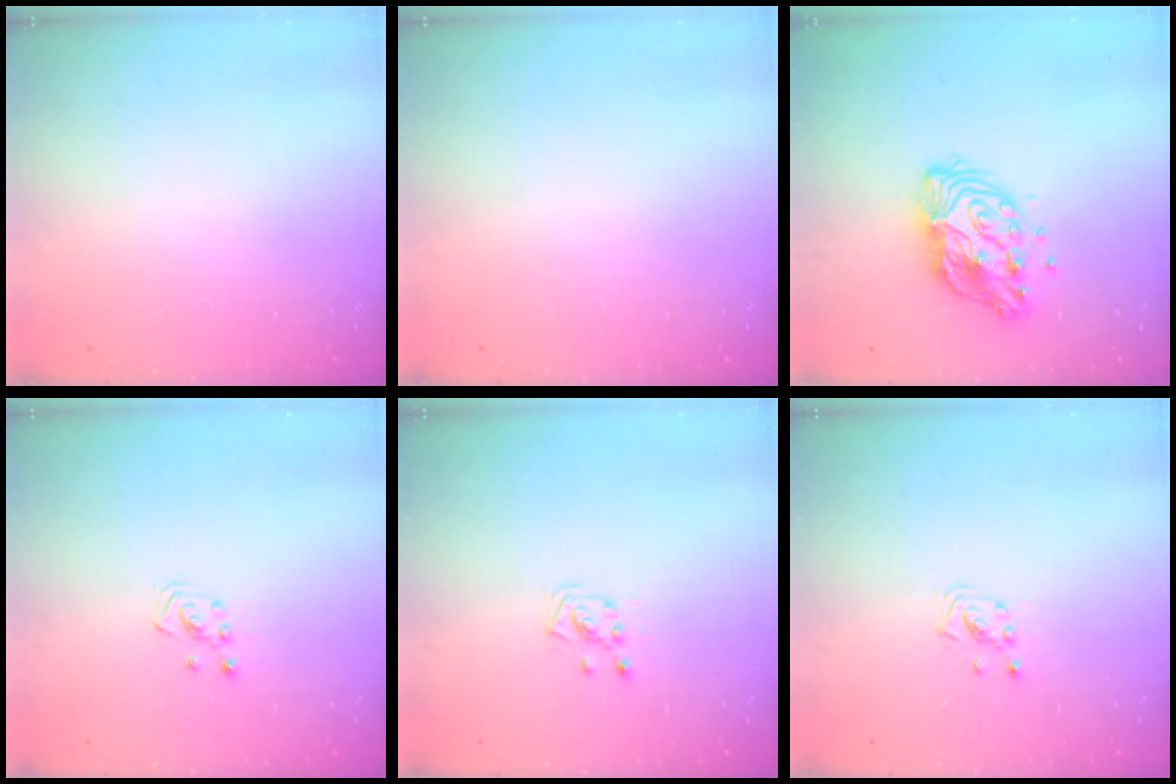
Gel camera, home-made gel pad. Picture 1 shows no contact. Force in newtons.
{"total": 0.0}
{"total": 12.1, "press": 12.0, "slide": 1.2}
{"total": 2.5, "press": 2.5, "slide": 0.4}
{"total": 2.6, "press": 2.5, "slide": 0.7}
{"total": 1.3, "press": 1.3, "slide": 0.1}